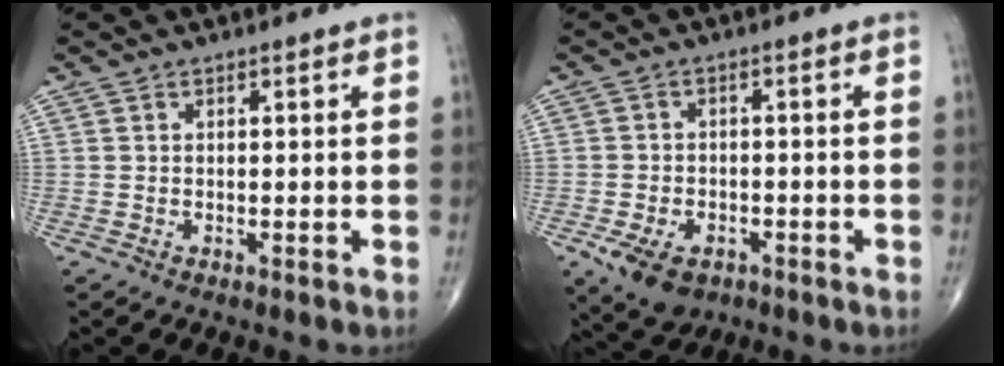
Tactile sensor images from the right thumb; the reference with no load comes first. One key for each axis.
{"total": 7.9, "fx": -3.9, "fy": 5.1, "fz": 4.6, "tx": -0.078, "ty": 0.015, "tz": -0.058}